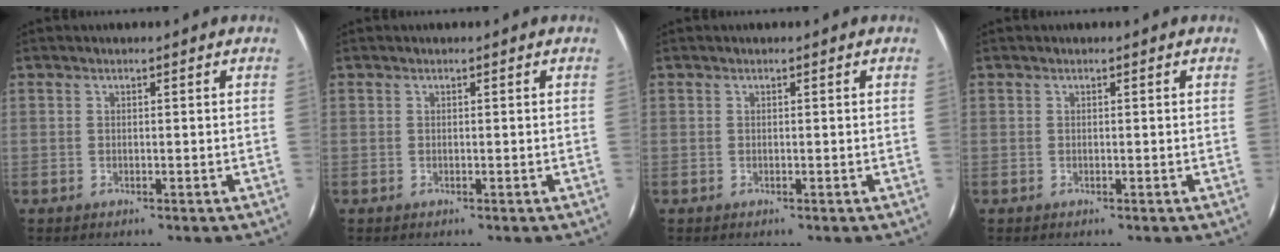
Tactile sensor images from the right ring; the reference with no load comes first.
{"total": 0.0}
{"total": 0.0}
{"total": 0.0}